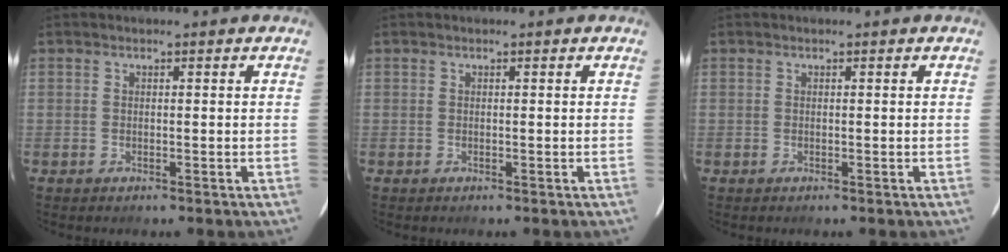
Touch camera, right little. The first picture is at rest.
{"total": 0.0}
{"total": 0.0}